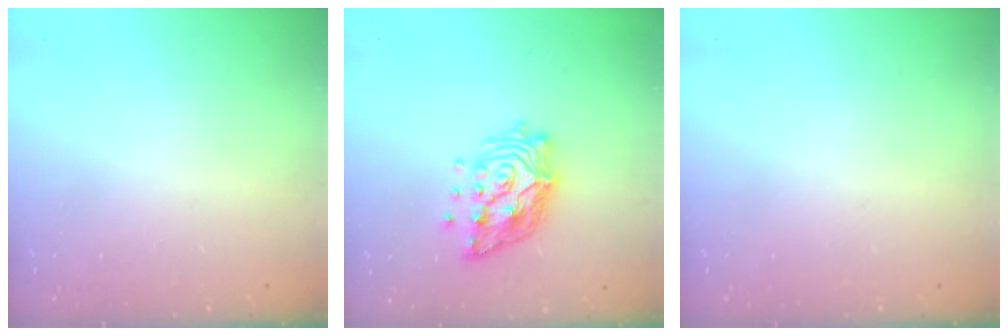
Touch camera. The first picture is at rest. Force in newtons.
{"total": 14.3, "press": 14.1, "slide": 2.0}
{"total": 0.0}